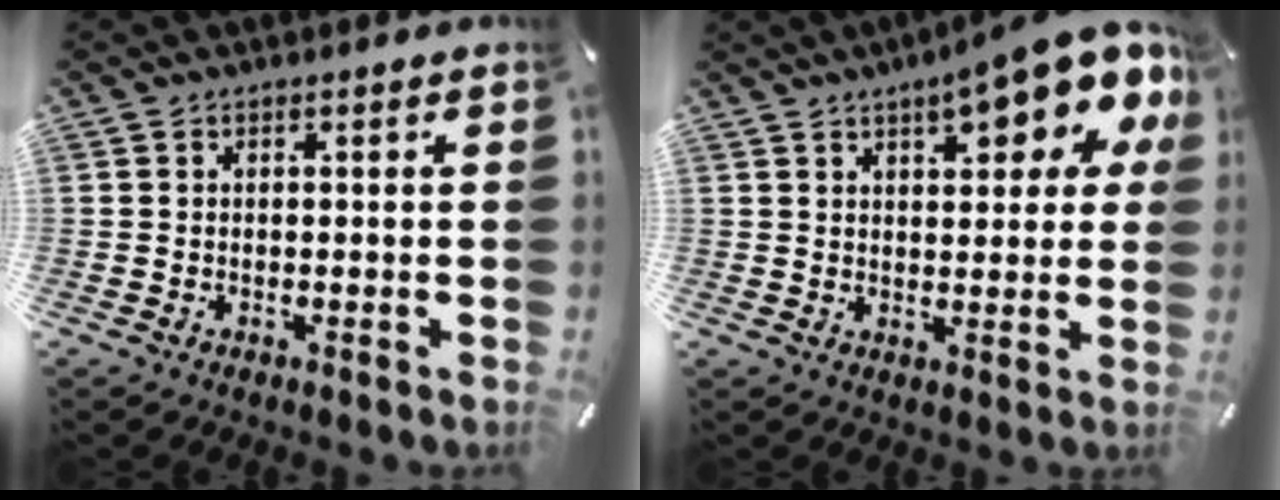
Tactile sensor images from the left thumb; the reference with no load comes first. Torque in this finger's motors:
{"motor_torque": [2.58, 2.43, 1.98, -0.79, 0.15]}